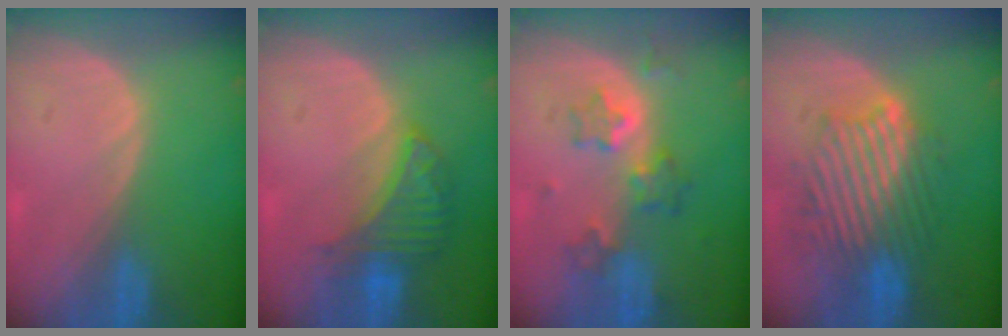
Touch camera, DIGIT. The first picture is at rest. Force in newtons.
{"total": 6.6, "press": 6.1, "slide": 2.5}
{"total": 6.0, "press": 5.8, "slide": 1.8}
{"total": 9.5, "press": 9.4, "slide": 1.5}